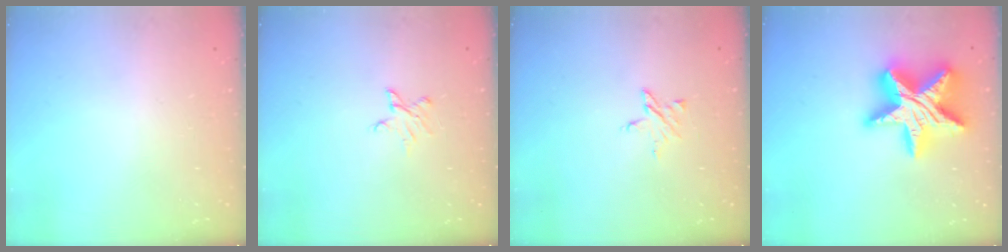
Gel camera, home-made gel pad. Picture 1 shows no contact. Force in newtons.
{"total": 4.3, "press": 4.3, "slide": 0.3}
{"total": 3.1, "press": 3.0, "slide": 0.3}
{"total": 24.6, "press": 24.5, "slide": 2.1}